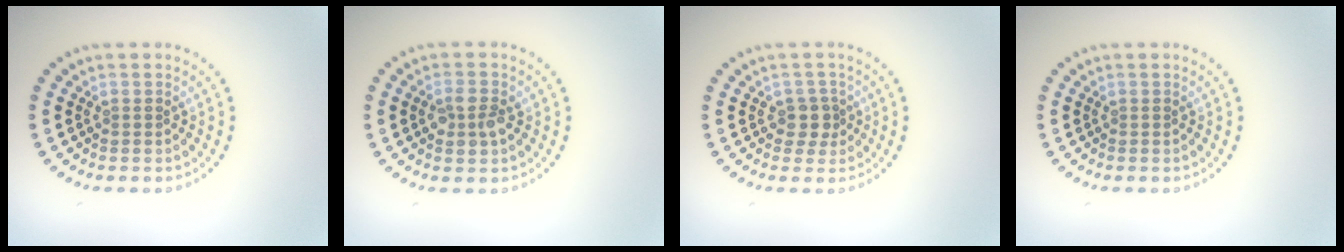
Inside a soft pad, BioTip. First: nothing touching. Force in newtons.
{"total": 2.5, "press": 2.5, "slide": 0.1}
{"total": 1.9, "press": 1.6, "slide": 1.0}
{"total": 0.0}